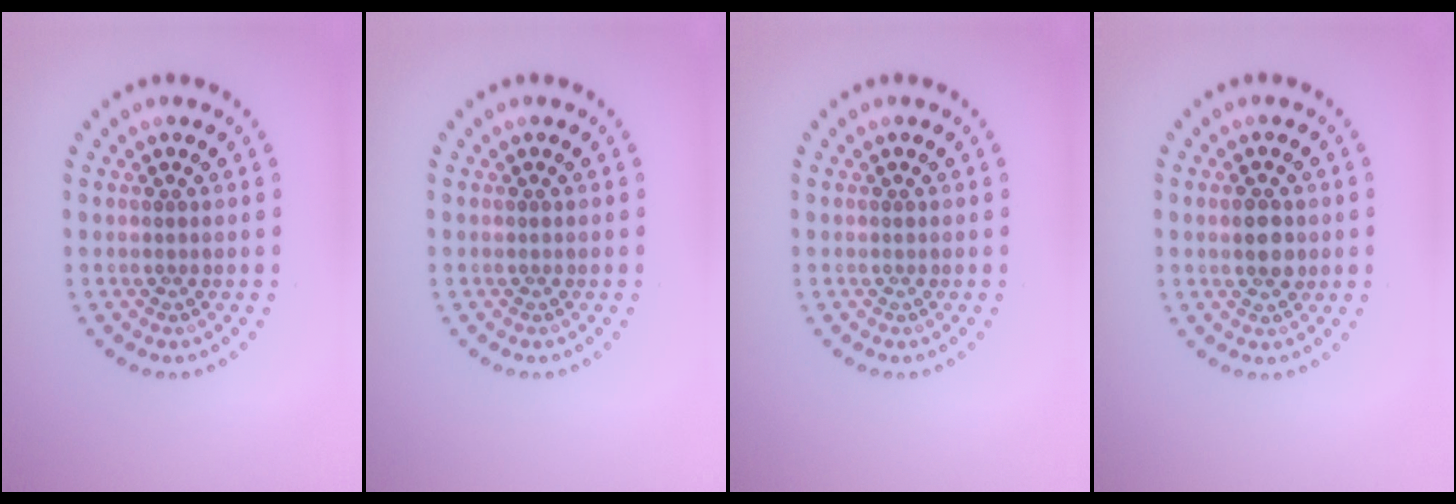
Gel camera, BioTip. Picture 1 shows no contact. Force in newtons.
{"total": 0.0}
{"total": 0.0}
{"total": 2.1, "press": 2.1, "slide": 0.2}